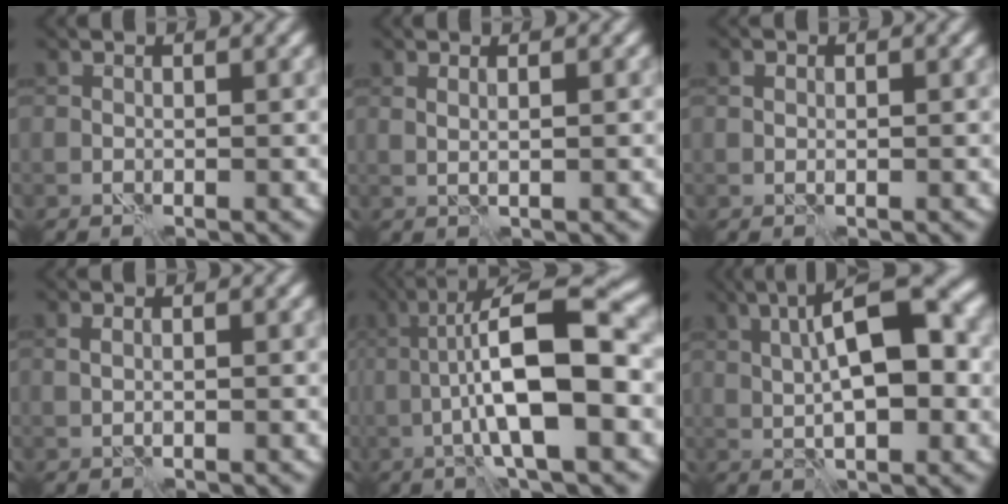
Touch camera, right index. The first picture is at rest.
{"total": 0.8, "force": [0.5, 0.0, 0.6], "torque": [-0.012, 0.004, 0.007]}
{"total": 0.6, "force": [0.3, 0.4, 0.3], "torque": [-0.006, 0.004, 0.005]}
{"total": 0.6, "force": [0.2, 0.3, 0.5], "torque": [-0.013, 0.003, 0.003]}
{"total": 10.0, "force": [-1.5, 2.1, 9.7], "torque": [-0.159, 0.020, -0.030]}
{"total": 8.5, "force": [1.3, 3.0, 7.9], "torque": [-0.130, 0.012, 0.017]}